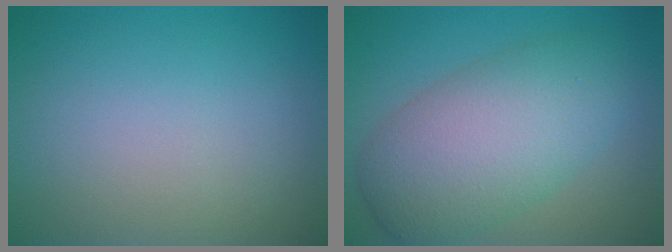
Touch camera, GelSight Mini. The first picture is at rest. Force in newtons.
{"total": 8.2, "press": 8.2, "slide": 0.3}